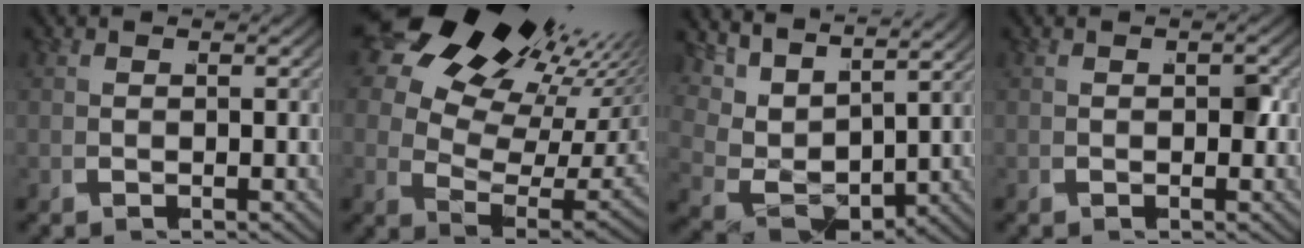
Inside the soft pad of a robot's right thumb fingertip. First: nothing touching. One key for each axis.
{"total": 15.9, "fx": 6.1, "fy": 9.0, "fz": 11.6, "tx": -0.177, "ty": 0.011, "tz": 0.086}
{"total": 7.4, "fx": 1.6, "fy": 4.6, "fz": 5.6, "tx": -0.125, "ty": -0.016, "tz": 0.028}
{"total": 0.7, "fx": -0.2, "fy": 0.5, "fz": 0.4, "tx": -0.004, "ty": 0.004, "tz": -0.003}